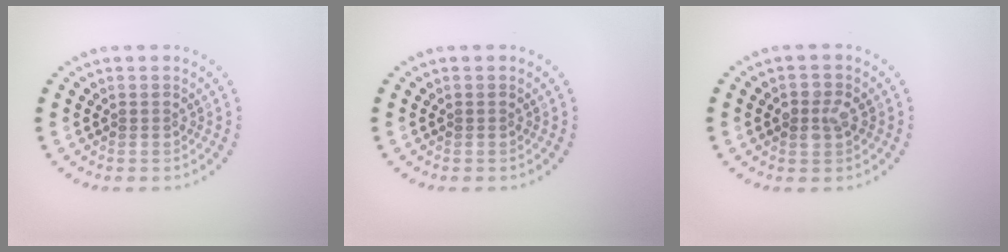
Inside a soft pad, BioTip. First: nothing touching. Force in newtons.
{"total": 0.0}
{"total": 2.0, "press": 2.0, "slide": 0.2}